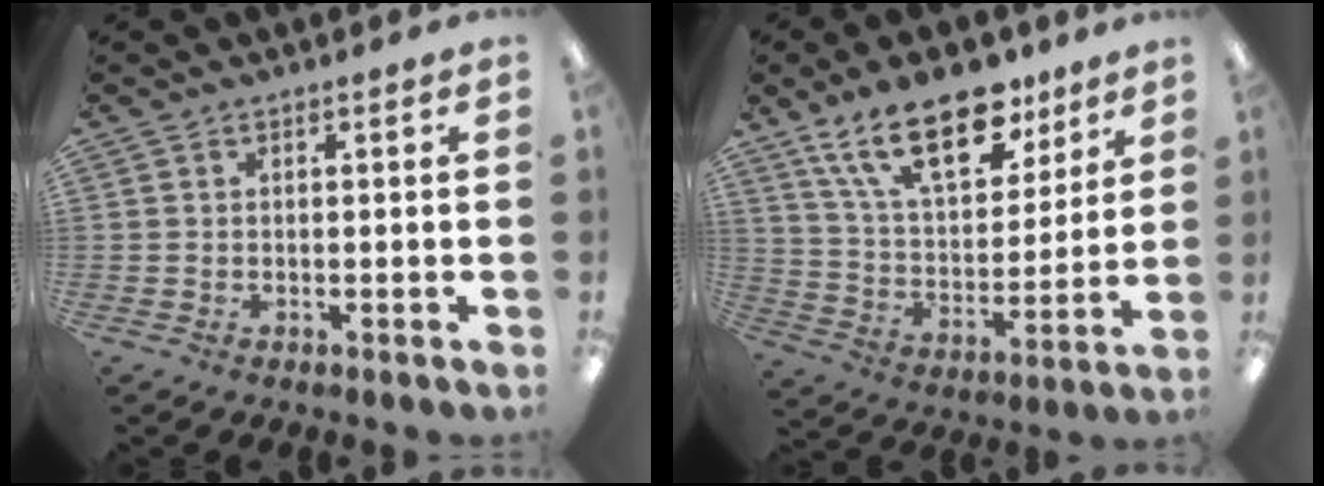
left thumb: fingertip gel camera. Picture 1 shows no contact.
{"total": 20.9, "force": [13.5, 10.2, 12.3], "torque": [-0.210, -0.058, 0.238]}